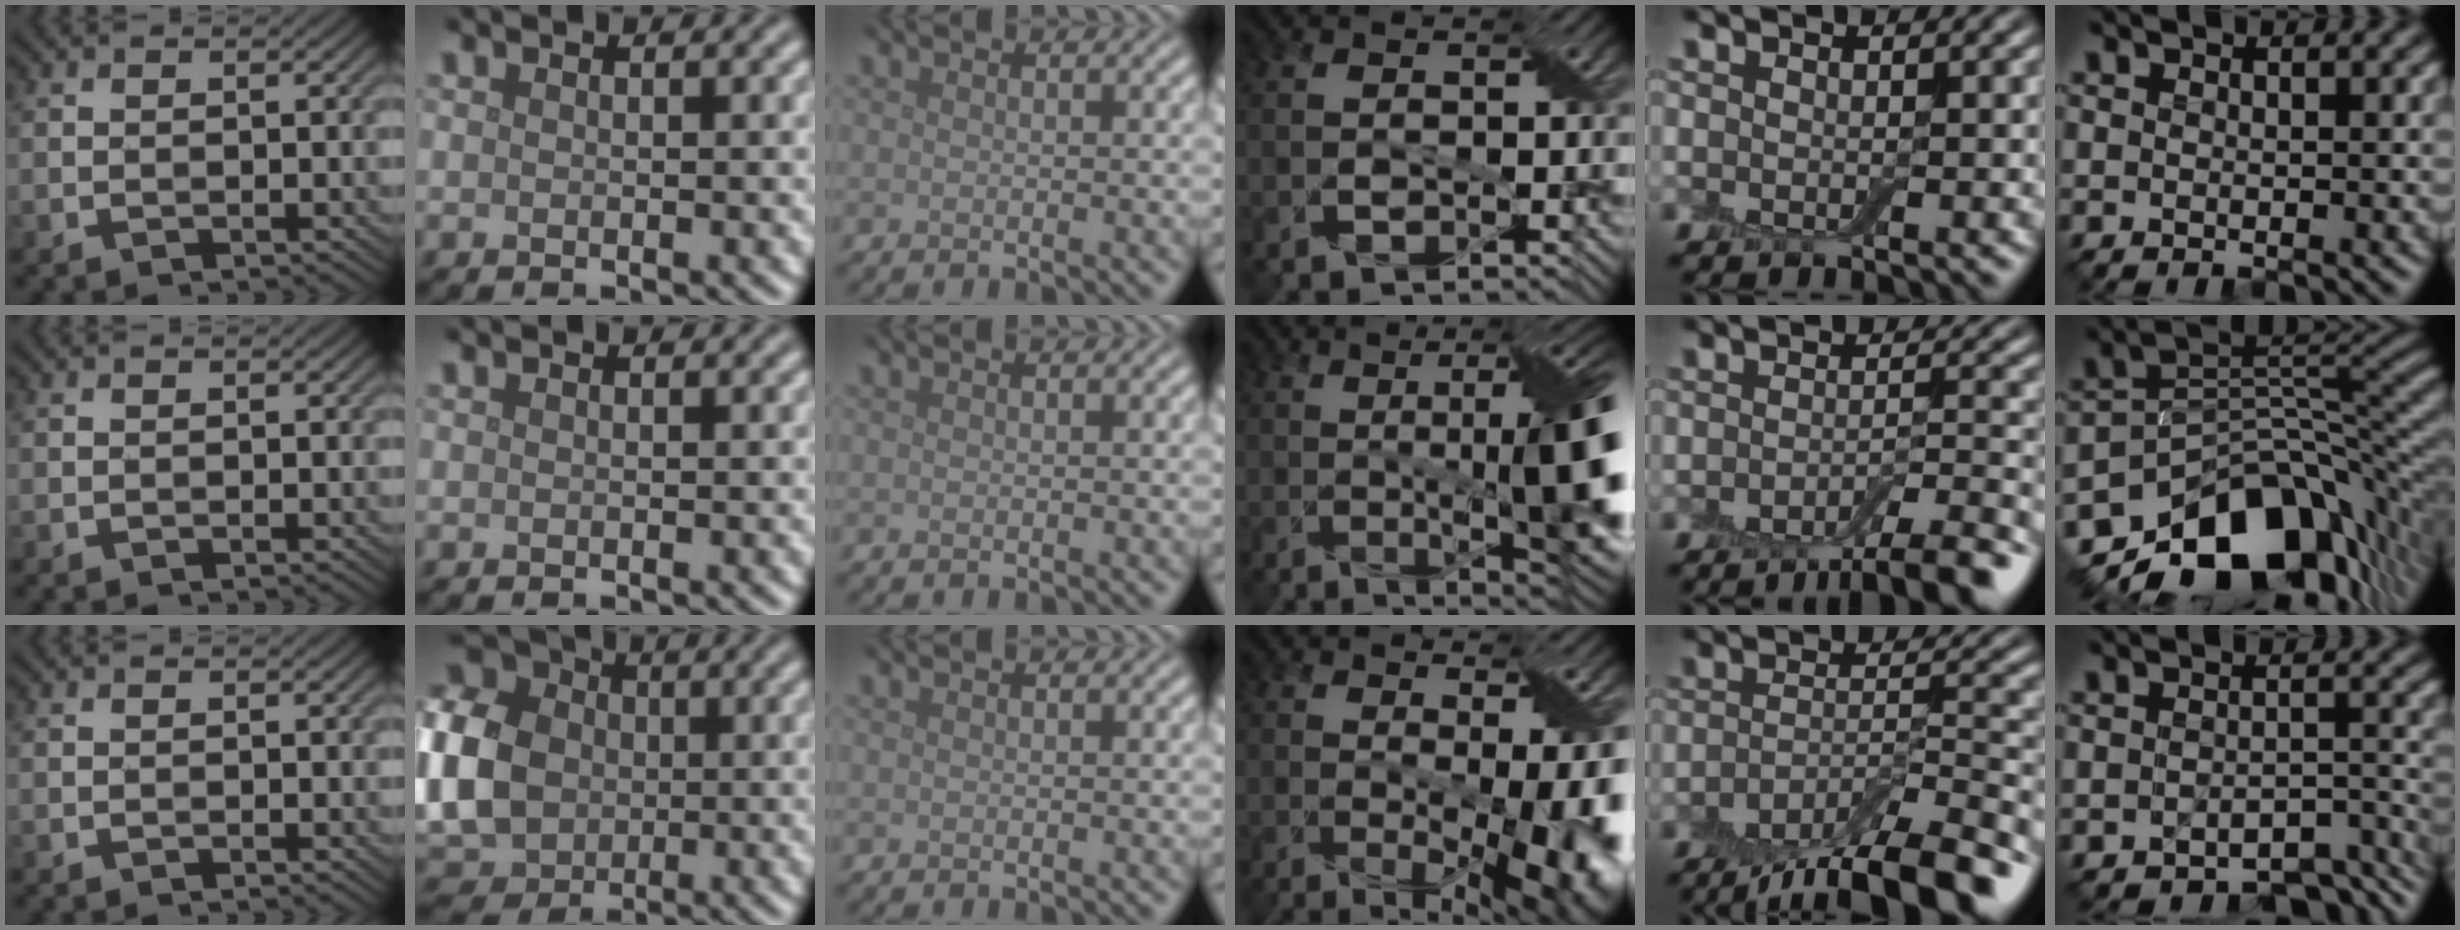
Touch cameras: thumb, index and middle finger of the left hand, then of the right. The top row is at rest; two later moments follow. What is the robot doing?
{"motion": "wrap", "object": "cling film"}